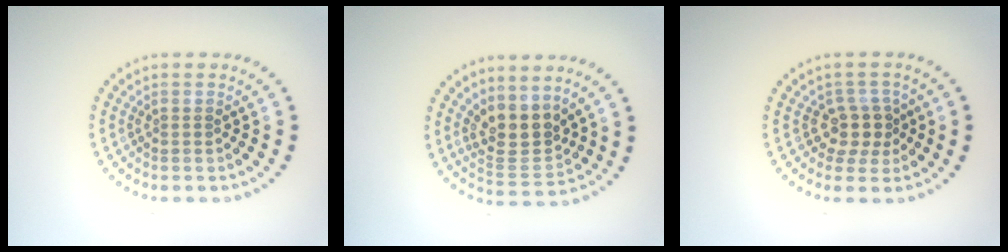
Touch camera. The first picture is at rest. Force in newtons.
{"total": 3.9, "press": 3.4, "slide": 1.9}
{"total": 2.5, "press": 2.1, "slide": 1.5}